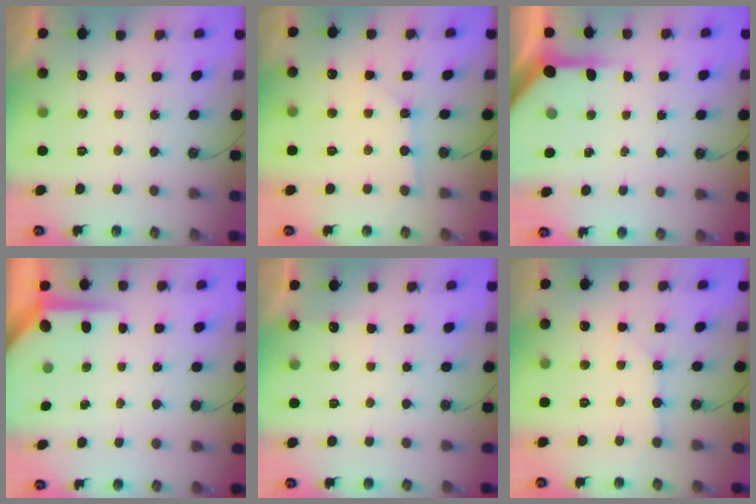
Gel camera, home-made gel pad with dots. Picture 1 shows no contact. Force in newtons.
{"total": 2.4, "press": 2.4, "slide": 0.4}
{"total": 5.3, "press": 5.3, "slide": 0.5}
{"total": 5.6, "press": 5.6, "slide": 0.3}
{"total": 4.4, "press": 4.4, "slide": 0.6}
{"total": 3.3, "press": 3.2, "slide": 0.3}